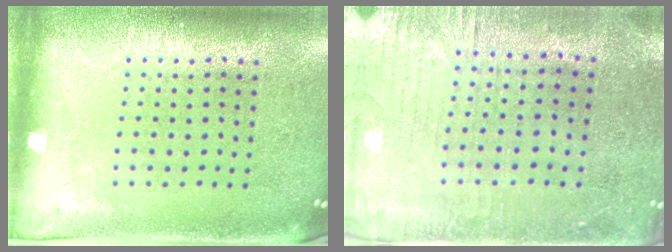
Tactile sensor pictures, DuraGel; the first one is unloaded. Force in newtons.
{"total": 0.7, "press": 0.5, "slide": 0.5}